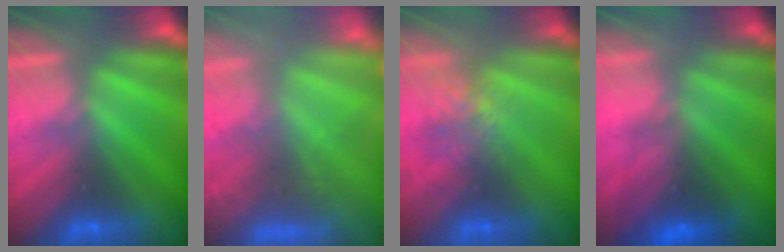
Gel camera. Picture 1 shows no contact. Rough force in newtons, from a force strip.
{"total": 5.7}
{"total": 2.9}
{"total": 2.2}